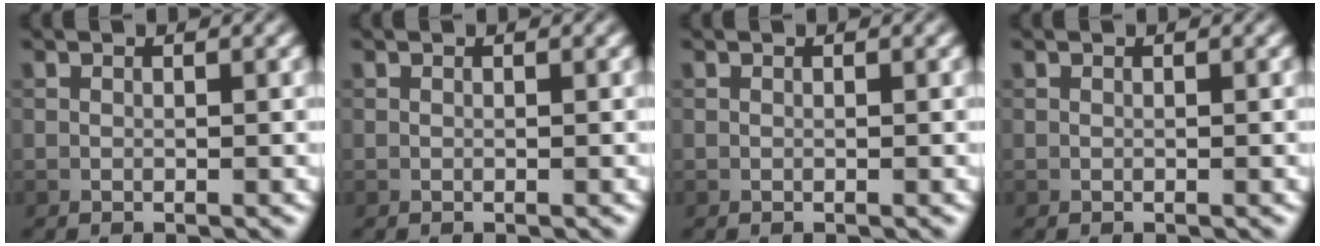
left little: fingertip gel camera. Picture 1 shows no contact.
{"total": 0.0}
{"total": 0.0}
{"total": 0.0}